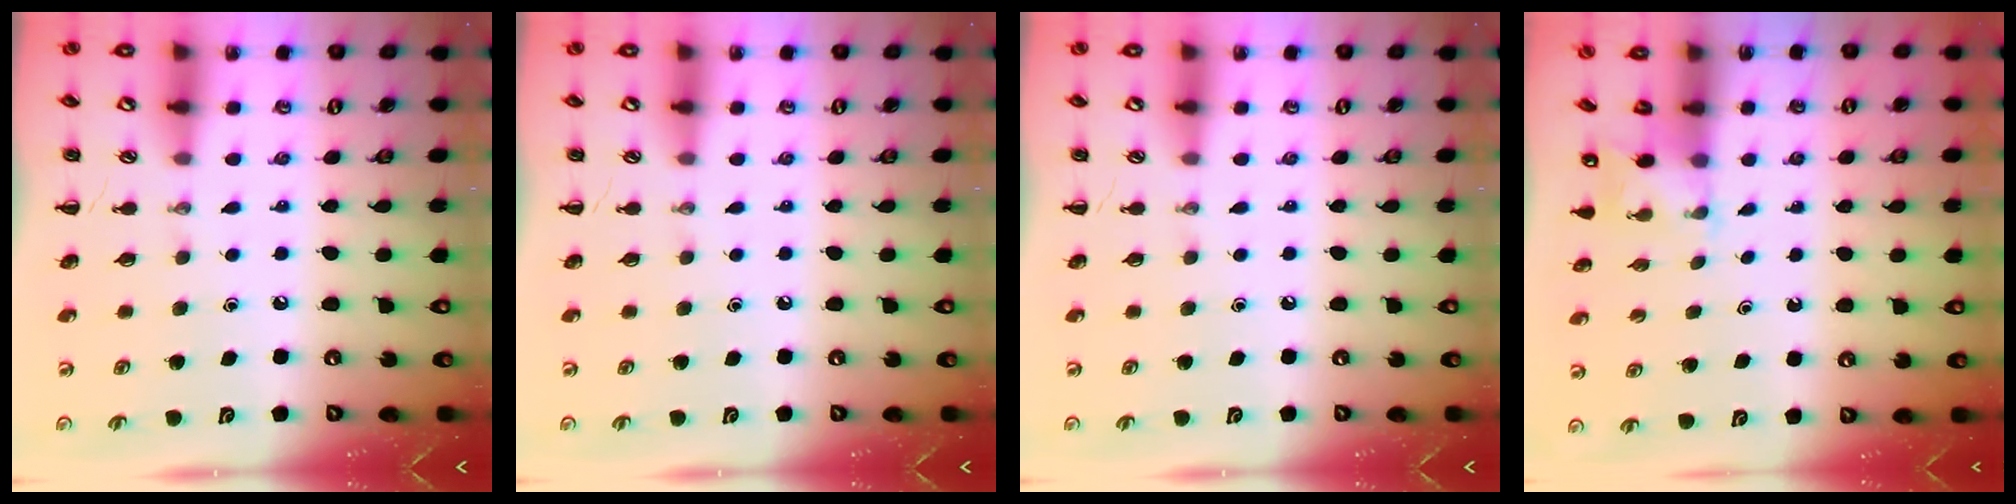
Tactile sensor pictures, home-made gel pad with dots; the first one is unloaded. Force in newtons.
{"total": 0.0}
{"total": 0.0}
{"total": 2.2, "press": 2.1, "slide": 0.7}